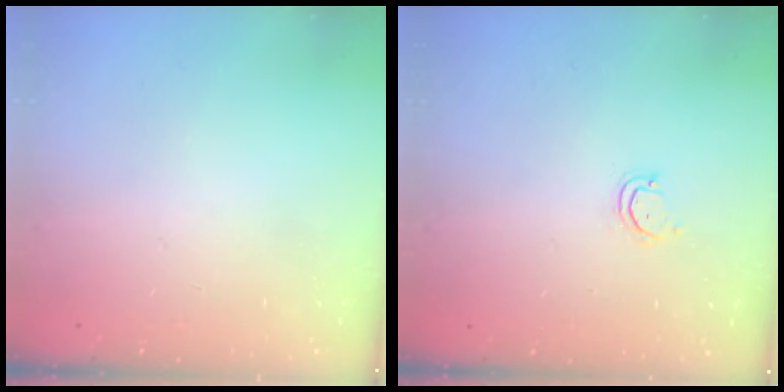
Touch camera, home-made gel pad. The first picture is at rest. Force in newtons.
{"total": 2.9, "press": 2.9, "slide": 0.3}